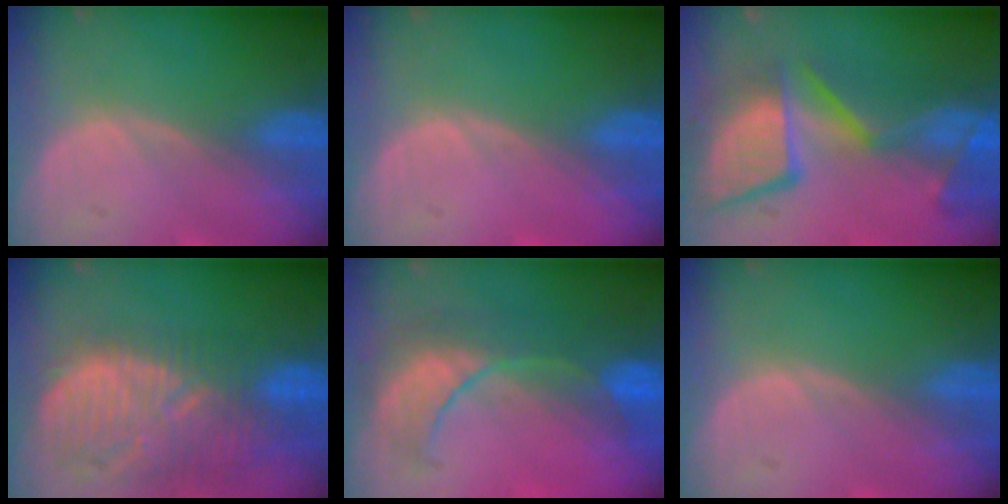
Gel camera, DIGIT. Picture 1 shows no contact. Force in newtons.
{"total": 0.0}
{"total": 12.6, "press": 11.2, "slide": 5.8}
{"total": 12.6, "press": 11.2, "slide": 5.8}
{"total": 8.7, "press": 8.4, "slide": 2.1}
{"total": 0.0}